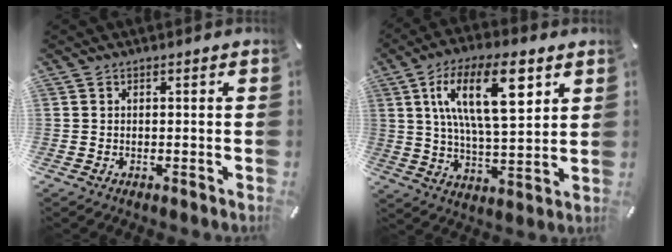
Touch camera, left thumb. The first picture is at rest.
{"total": 18.2, "force": [7.6, 7.1, 14.9], "torque": [-0.270, -0.009, 0.118]}